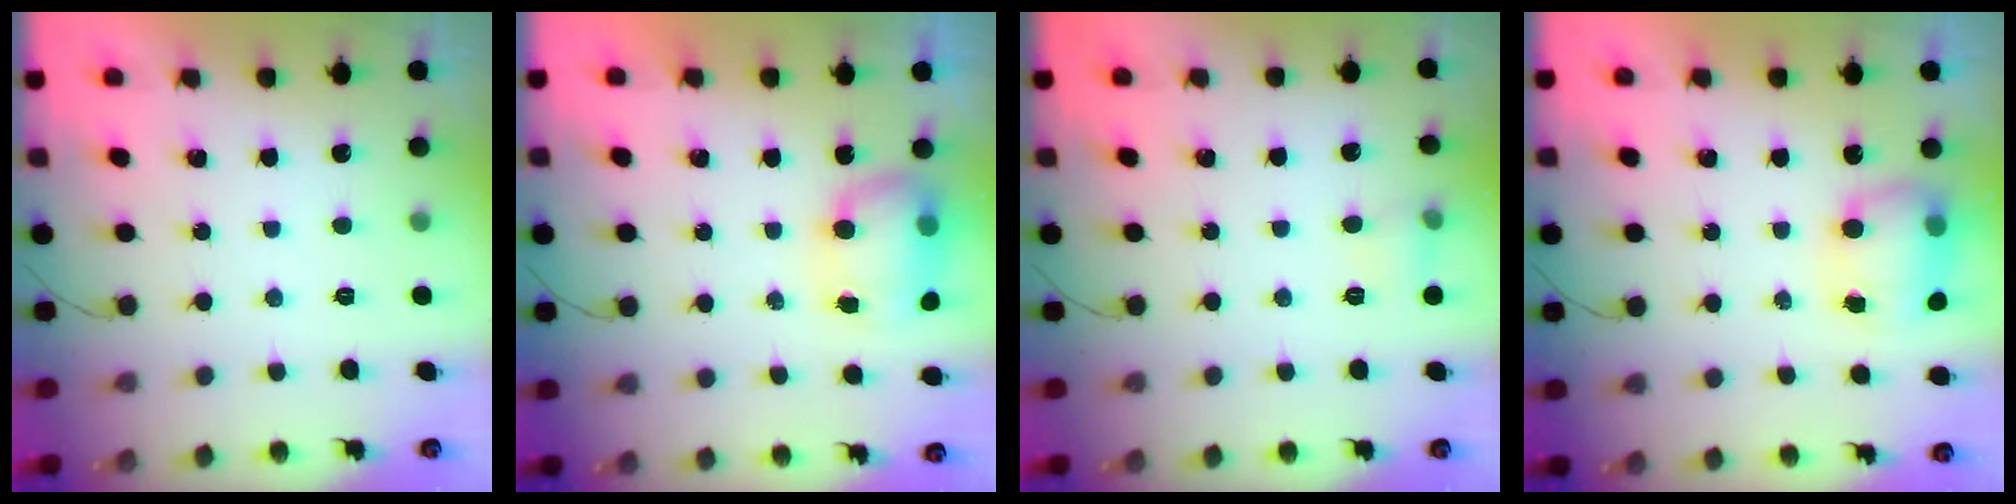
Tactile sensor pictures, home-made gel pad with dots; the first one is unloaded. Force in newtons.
{"total": 8.4, "press": 8.2, "slide": 1.7}
{"total": 5.7, "press": 5.4, "slide": 1.6}
{"total": 7.2, "press": 7.1, "slide": 1.5}